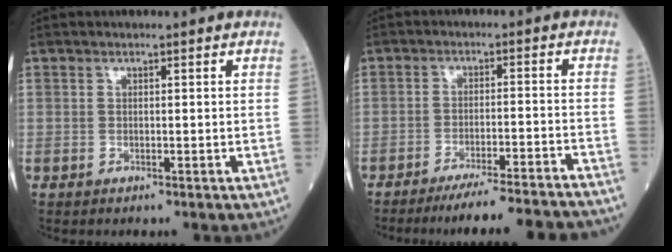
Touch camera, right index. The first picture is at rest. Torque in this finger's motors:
{"motor_torque": [-1.25, -0.90, 0.06, -0.04]}